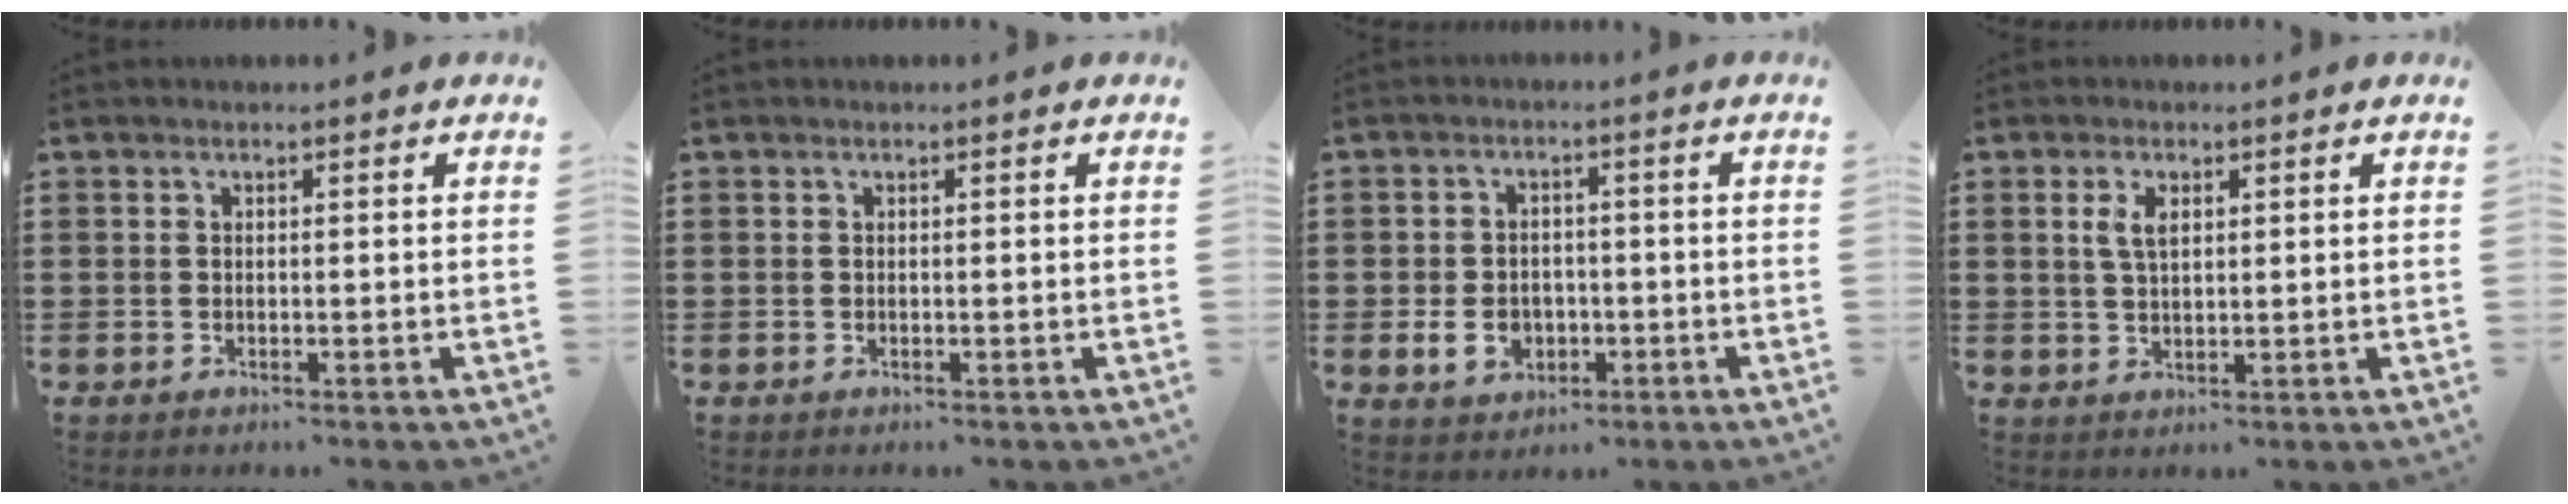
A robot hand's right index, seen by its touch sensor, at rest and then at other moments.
{"total": 0.0}
{"total": 4.7, "force": [-1.2, 3.7, 2.6], "torque": [-0.051, 0.003, -0.027]}
{"total": 3.3, "force": [1.1, 1.6, 2.7], "torque": [-0.059, 0.007, 0.019]}